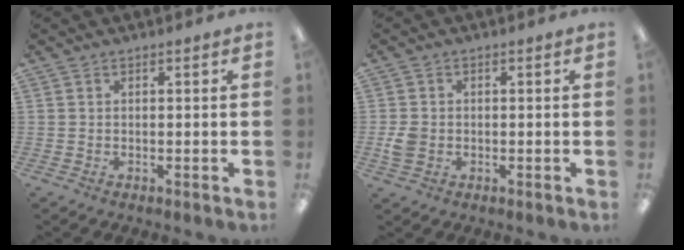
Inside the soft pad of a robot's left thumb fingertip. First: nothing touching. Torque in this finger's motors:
{"motor_torque": [-0.35, 0.37, 0.09, -0.11, 0.00]}